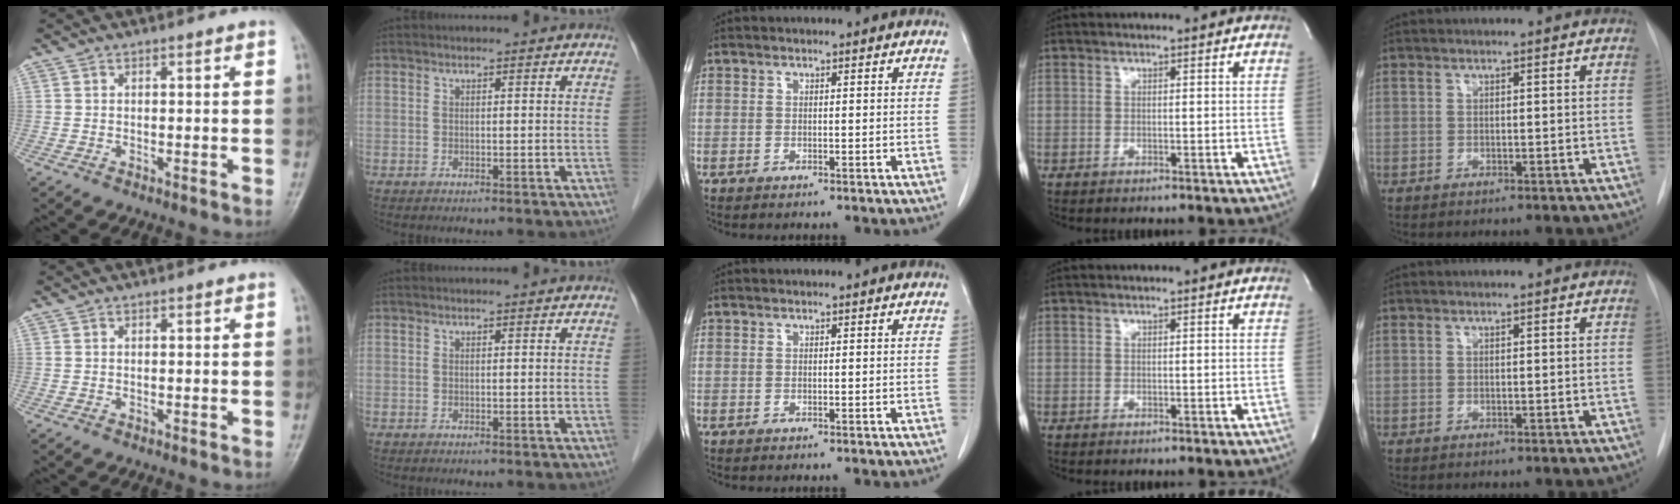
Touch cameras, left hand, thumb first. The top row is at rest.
{}